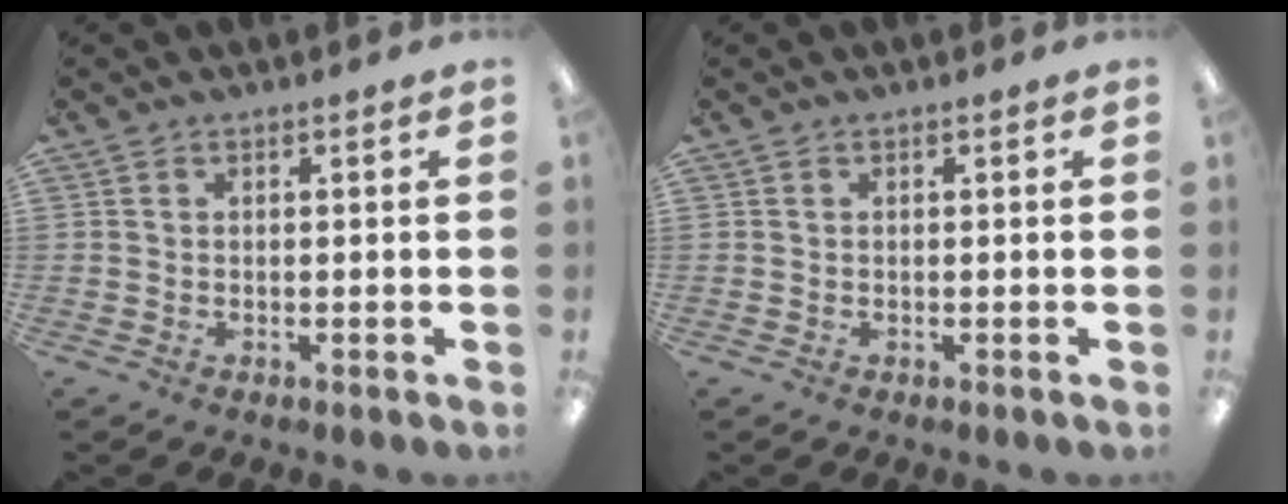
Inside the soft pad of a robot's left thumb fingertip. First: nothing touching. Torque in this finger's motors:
{"motor_torque": [0.00, 0.00, -0.02, -0.02, 0.00]}